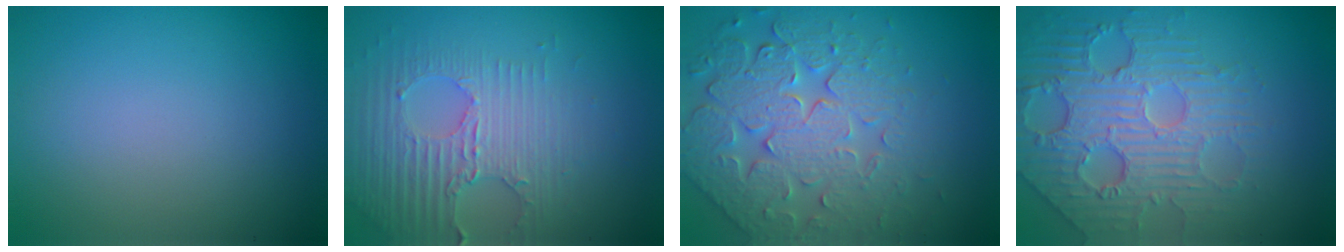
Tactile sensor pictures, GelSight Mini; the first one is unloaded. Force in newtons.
{"total": 3.5, "press": 3.4, "slide": 0.8}
{"total": 6.9, "press": 5.7, "slide": 3.9}
{"total": 6.1, "press": 4.9, "slide": 3.7}